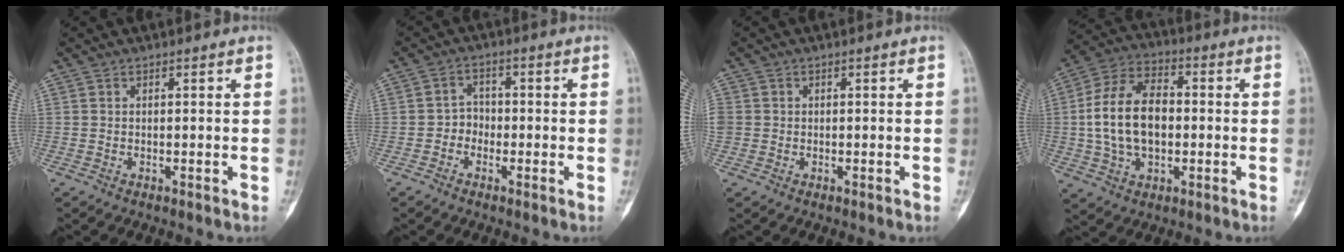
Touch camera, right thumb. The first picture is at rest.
{"total": 3.3, "force": [-1.4, 2.8, 1.1], "torque": [0.007, 0.016, -0.036]}
{"total": 2.6, "force": [0.0, 2.5, 1.0], "torque": [-0.013, 0.008, -0.001]}
{"total": 15.0, "force": [-0.4, 9.5, 11.6], "torque": [-0.206, 0.024, -0.011]}